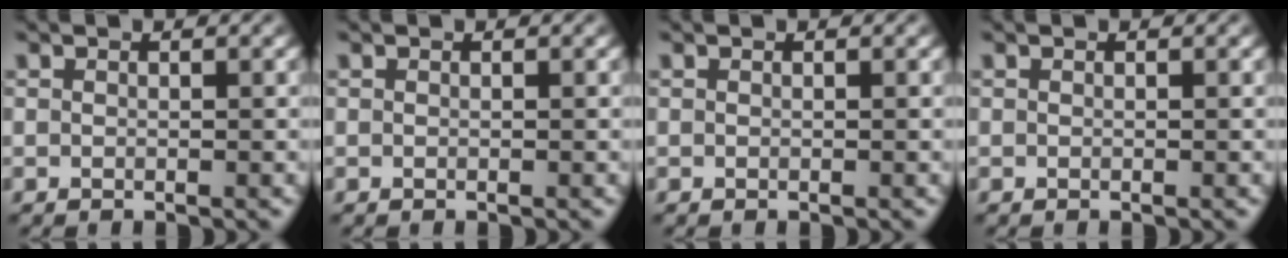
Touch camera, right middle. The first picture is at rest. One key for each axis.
{"total": 0.0}
{"total": 0.0}
{"total": 0.0}